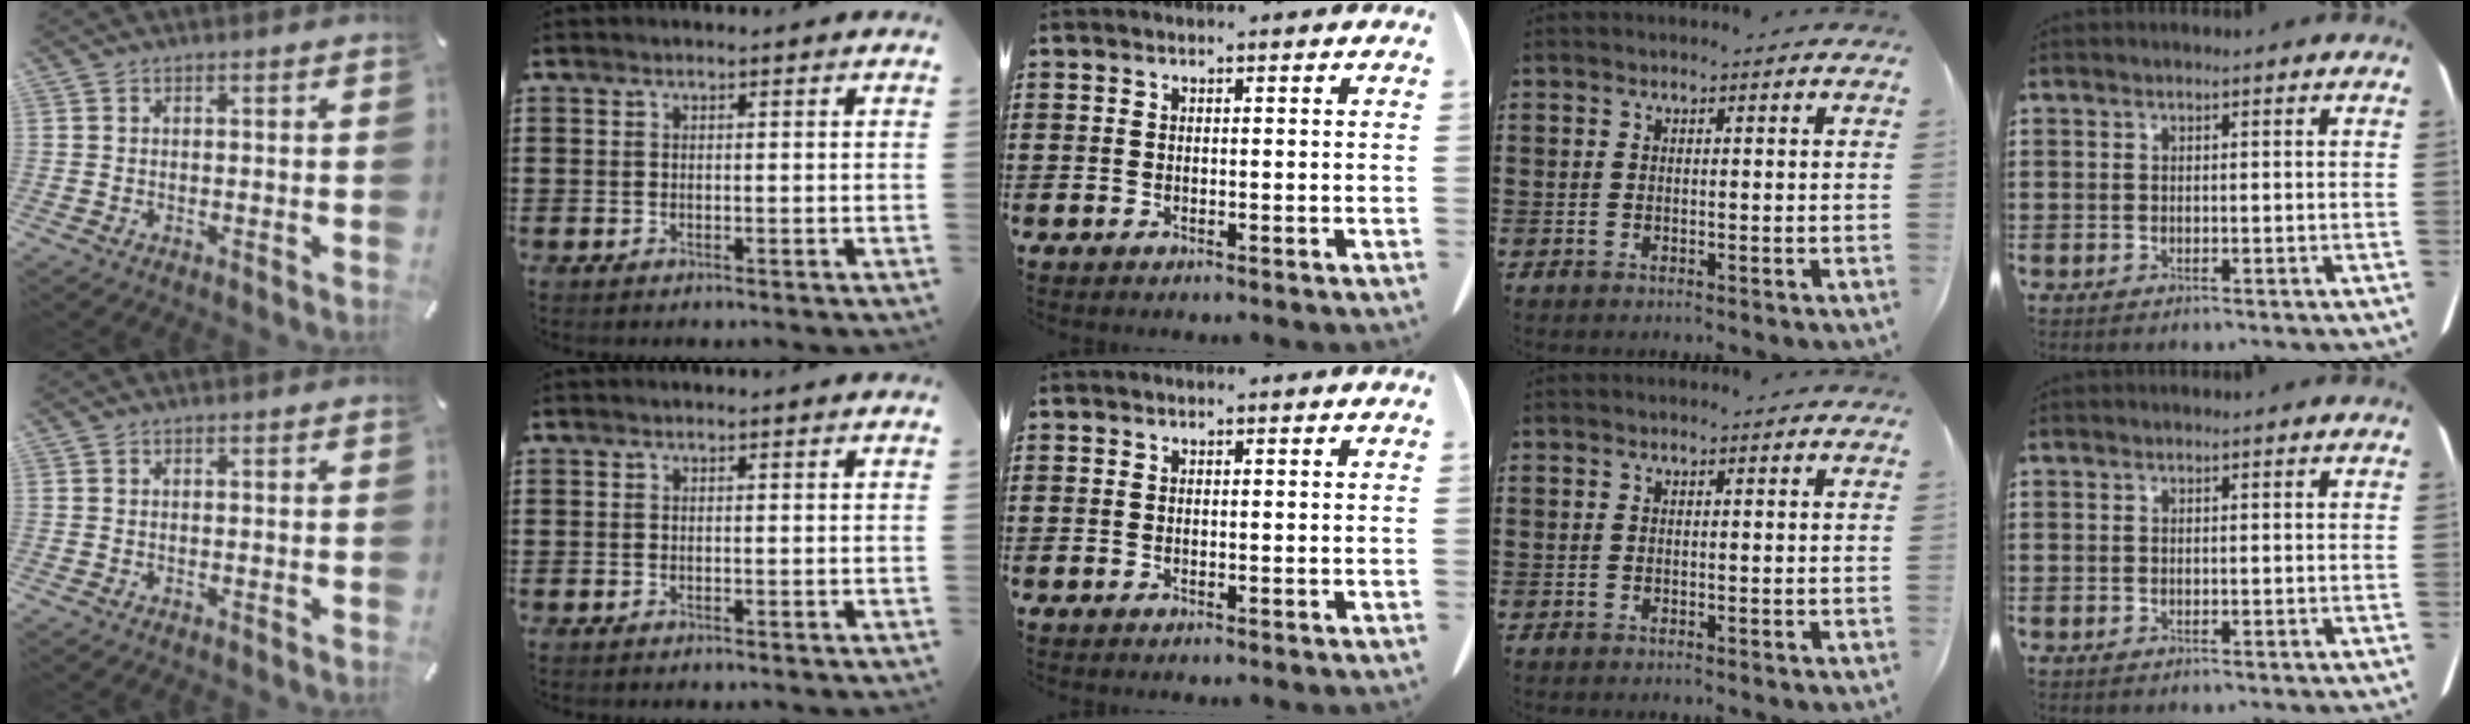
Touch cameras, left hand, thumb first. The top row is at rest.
{}